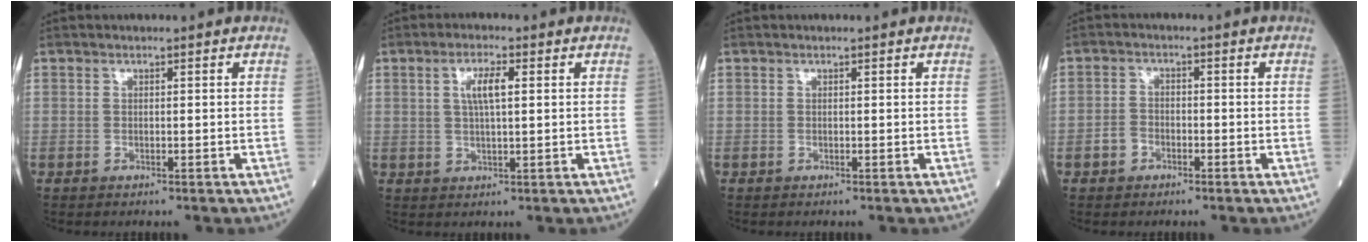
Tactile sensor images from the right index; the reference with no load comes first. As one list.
[{"total": 4.2, "force": [1.1, 0.8, 4.0], "torque": [-0.078, 0.007, 0.021]}, {"total": 0.0}, {"total": 2.5, "force": [-1.3, 1.9, 0.9], "torque": [-0.016, 0.006, -0.026]}]